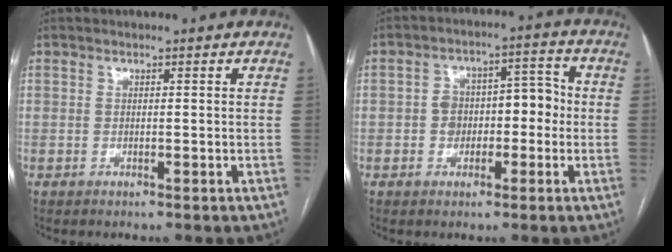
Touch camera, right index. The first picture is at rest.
{"total": 7.1, "force": [-1.0, 4.8, 5.2], "torque": [-0.073, 0.043, -0.012]}